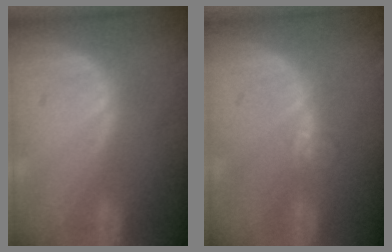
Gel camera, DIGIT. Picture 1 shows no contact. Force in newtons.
{"total": 3.7, "press": 3.5, "slide": 1.4}